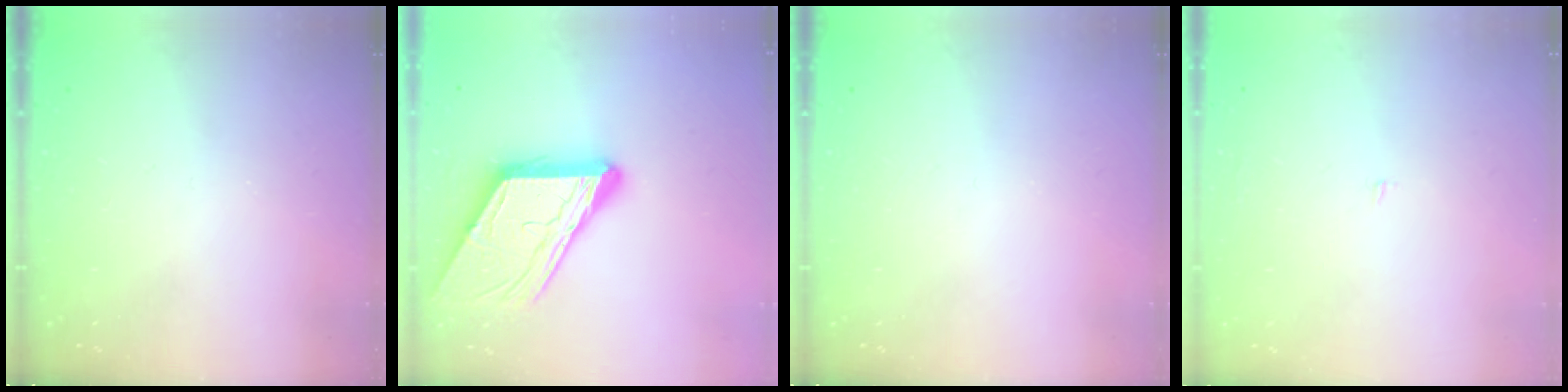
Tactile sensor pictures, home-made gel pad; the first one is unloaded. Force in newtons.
{"total": 13.5, "press": 13.4, "slide": 1.6}
{"total": 0.0}
{"total": 1.2, "press": 1.2, "slide": 0.1}